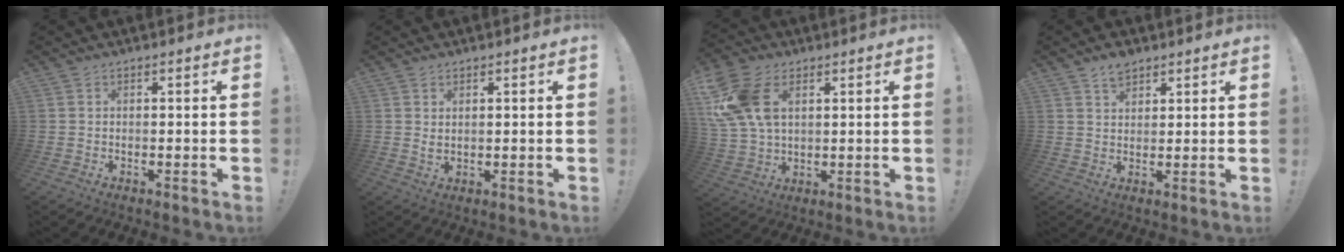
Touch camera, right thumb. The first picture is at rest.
{"total": 2.0, "force": [1.2, 0.9, 1.3], "torque": [-0.013, -0.006, 0.019]}
{"total": 16.3, "force": [5.4, 10.8, 11.0], "torque": [-0.218, -0.010, 0.104]}
{"total": 4.5, "force": [3.4, 2.6, 1.5], "torque": [-0.020, -0.016, 0.062]}